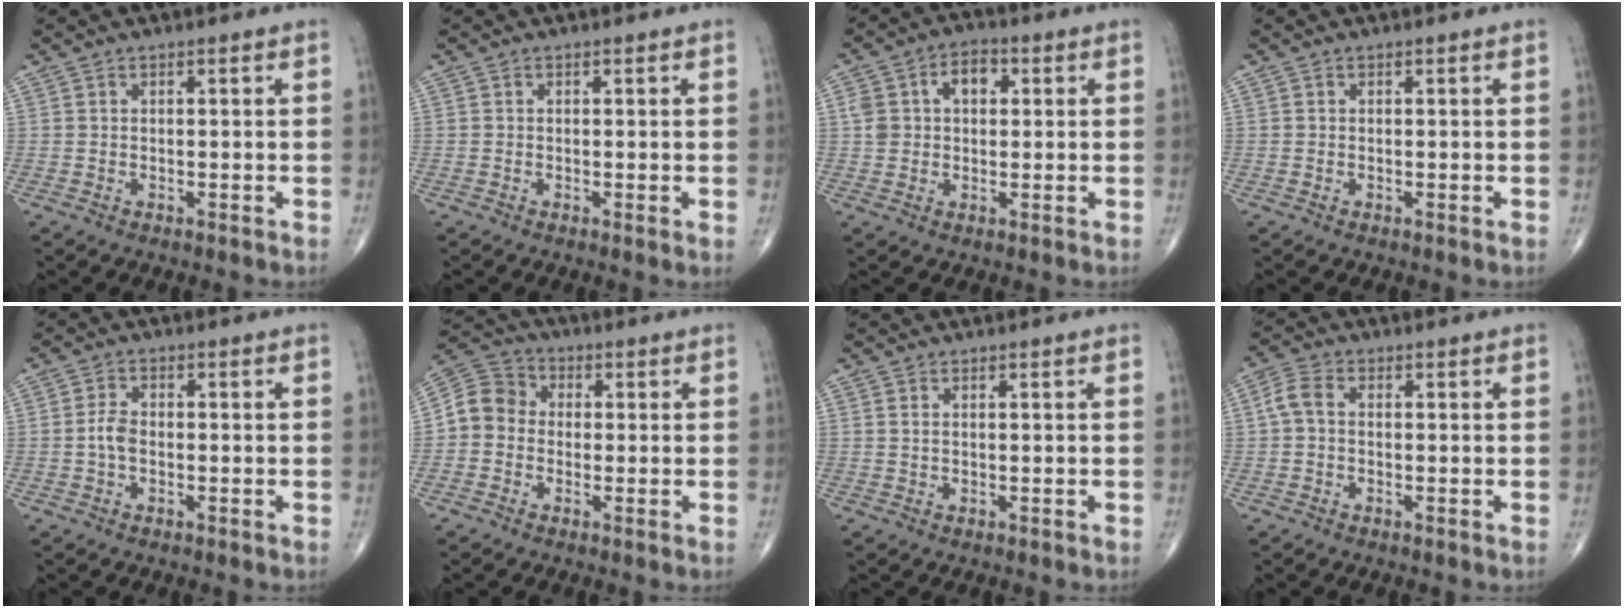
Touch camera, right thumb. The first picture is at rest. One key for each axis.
{"total": 0.7, "fx": 0.0, "fy": 0.1, "fz": 0.7, "tx": -0.013, "ty": -0.003, "tz": -0.004}
{"total": 8.1, "fx": 1.8, "fy": 5.8, "fz": 5.3, "tx": -0.073, "ty": 0.016, "tz": 0.028}
{"total": 0.0}
{"total": 2.8, "fx": -0.6, "fy": 1.7, "fz": 2.2, "tx": -0.045, "ty": 0.008, "tz": -0.017}
{"total": 7.3, "fx": -0.8, "fy": 6.4, "fz": 3.4, "tx": -0.048, "ty": 0.028, "tz": -0.032}
{"total": 0.5, "fx": 0.2, "fy": 0.2, "fz": 0.4, "tx": -0.011, "ty": 0.005, "tz": 0.005}
{"total": 3.7, "fx": 0.0, "fy": 2.4, "fz": 2.8, "tx": -0.062, "ty": 0.010, "tz": -0.009}